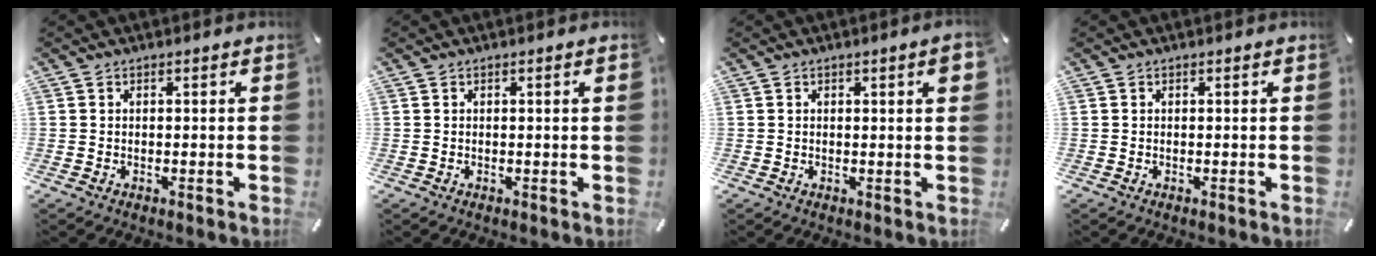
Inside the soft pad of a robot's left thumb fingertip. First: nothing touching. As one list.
[{"total": 1.0, "force": [0.1, 0.1, 1.0], "torque": [-0.017, -0.001, 0.002]}, {"total": 2.8, "force": [0.8, 0.5, 2.6], "torque": [-0.041, 0.000, 0.010]}, {"total": 0.0}]